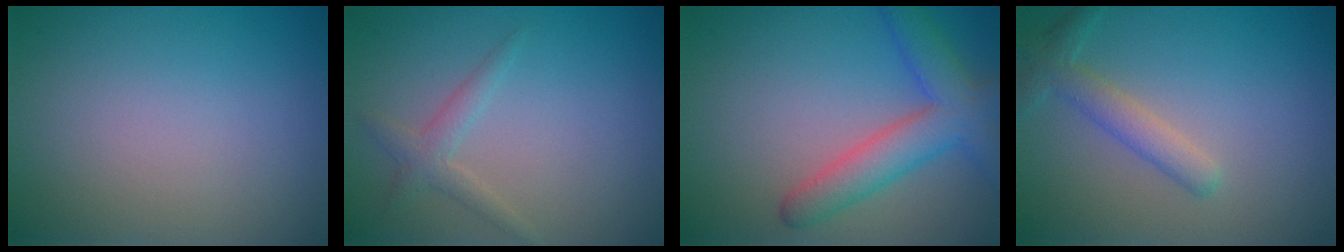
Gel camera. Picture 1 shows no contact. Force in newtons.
{"total": 1.7, "press": 1.7, "slide": 0.0}
{"total": 5.4, "press": 5.4, "slide": 0.2}
{"total": 2.6, "press": 2.5, "slide": 0.1}